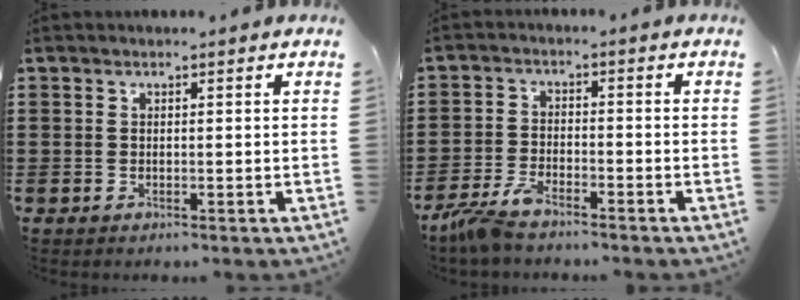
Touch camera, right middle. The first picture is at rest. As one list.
[{"total": 4.8, "force": [-4.0, 1.1, 2.5], "torque": [-0.069, -0.003, -0.084]}]